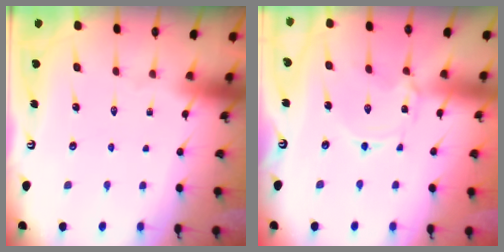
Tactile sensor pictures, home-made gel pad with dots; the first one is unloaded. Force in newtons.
{"total": 1.6, "press": 1.6, "slide": 0.3}